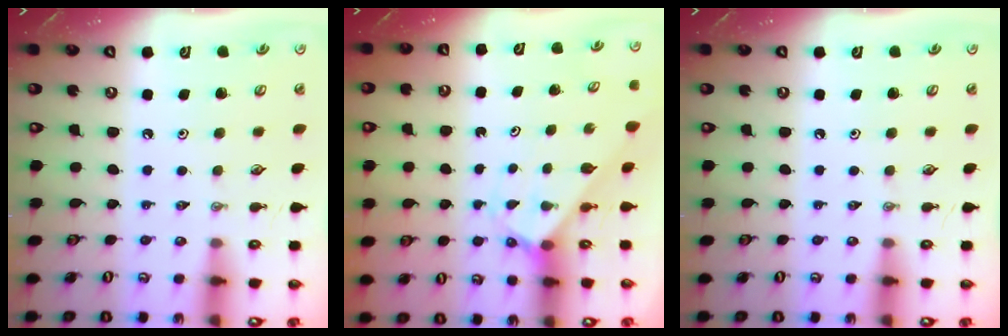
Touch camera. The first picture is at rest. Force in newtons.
{"total": 2.1, "press": 2.1, "slide": 0.1}
{"total": 0.0}